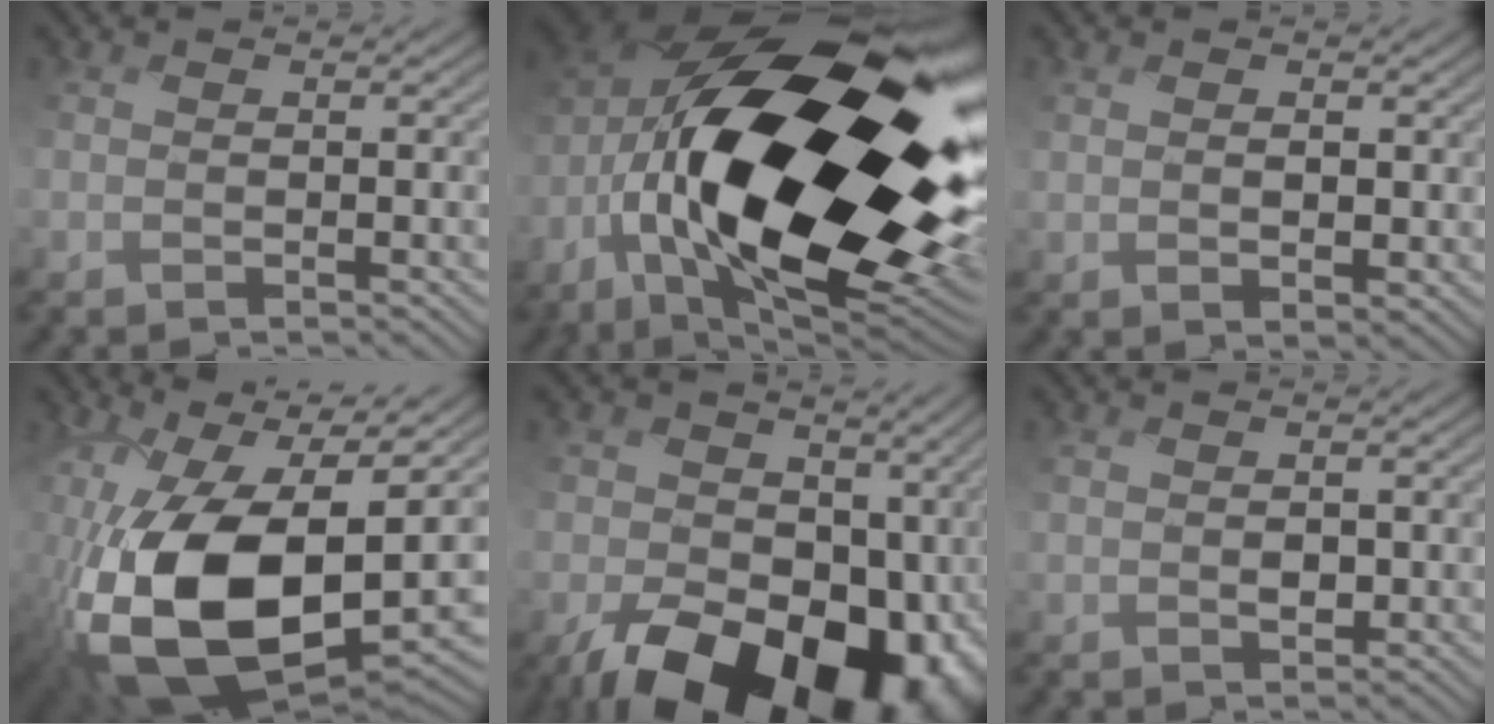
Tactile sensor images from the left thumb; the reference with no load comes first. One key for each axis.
{"total": 23.7, "fx": -2.9, "fy": 11.7, "fz": 20.4, "tx": -0.439, "ty": -0.022, "tz": -0.059}
{"total": 2.2, "fx": 0.8, "fy": 1.4, "fz": 1.4, "tx": -0.033, "ty": -0.005, "tz": 0.021}
{"total": 20.4, "fx": -2.9, "fy": 12.2, "fz": 16.1, "tx": -0.352, "ty": -0.062, "tz": -0.036}
{"total": 20.4, "fx": -5.9, "fy": 14.6, "fz": 13.0, "tx": -0.209, "ty": -0.061, "tz": -0.068}
{"total": 1.8, "fx": 0.4, "fy": 1.3, "fz": 1.1, "tx": -0.028, "ty": -0.003, "tz": 0.014}